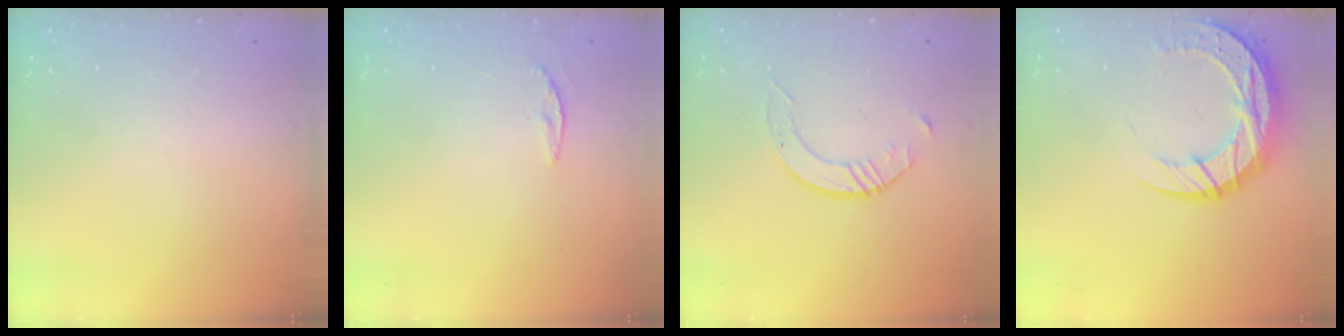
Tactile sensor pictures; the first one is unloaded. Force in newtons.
{"total": 3.3, "press": 3.3, "slide": 0.4}
{"total": 3.2, "press": 3.1, "slide": 0.4}
{"total": 13.1, "press": 13.1, "slide": 0.9}